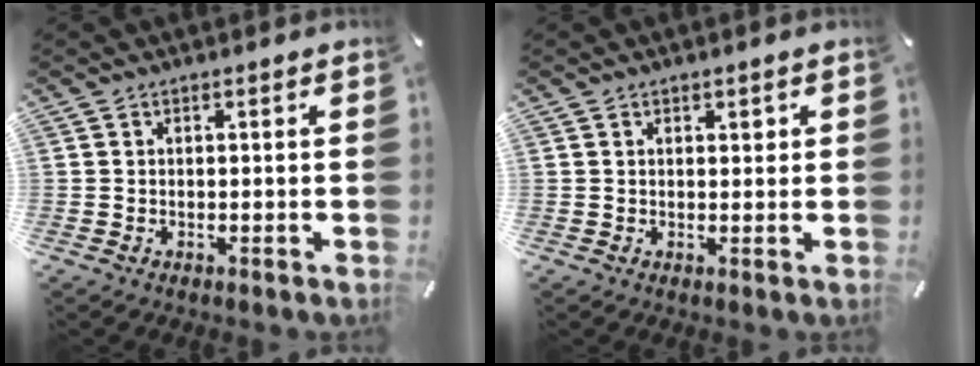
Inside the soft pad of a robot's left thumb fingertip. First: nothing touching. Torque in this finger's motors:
{"motor_torque": [0.26, -0.12, 0.01, 0.00, 0.00]}